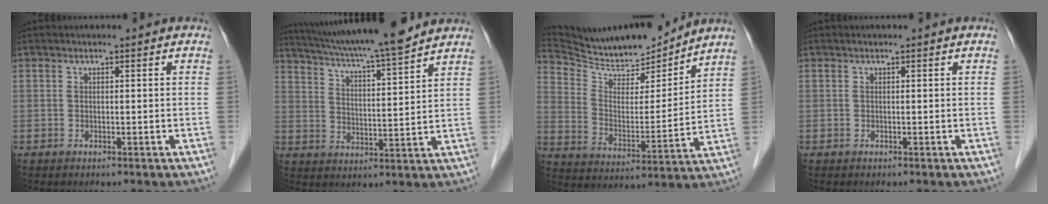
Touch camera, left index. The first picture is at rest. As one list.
[{"total": 16.5, "force": [14.7, -0.1, 7.5], "torque": [-0.133, 0.010, 0.227]}, {"total": 14.5, "force": [14.1, 1.0, 3.3], "torque": [-0.072, -0.009, 0.246]}, {"total": 0.0}]